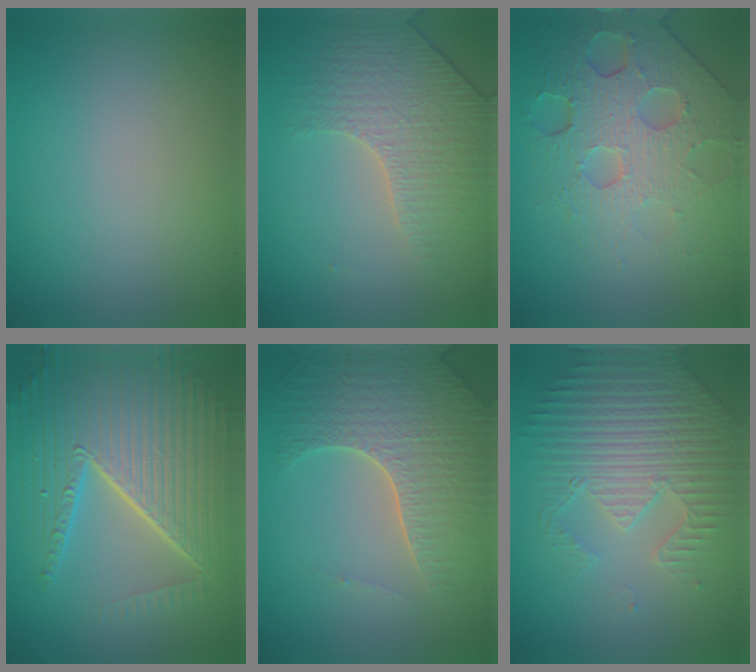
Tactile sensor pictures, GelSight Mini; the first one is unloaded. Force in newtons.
{"total": 3.9, "press": 3.5, "slide": 1.7}
{"total": 7.9, "press": 5.5, "slide": 5.7}
{"total": 10.1, "press": 6.3, "slide": 7.9}
{"total": 6.7, "press": 5.1, "slide": 4.3}
{"total": 4.9, "press": 4.5, "slide": 1.9}